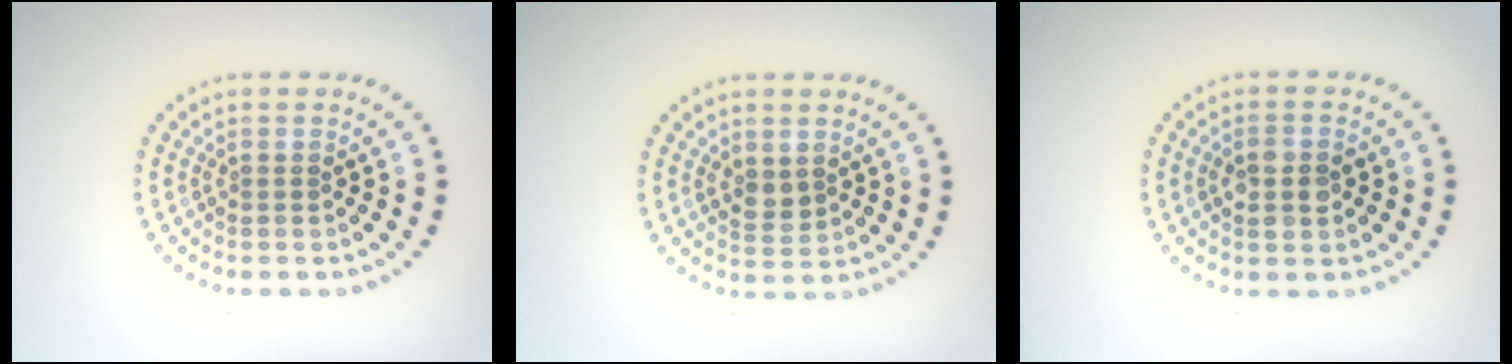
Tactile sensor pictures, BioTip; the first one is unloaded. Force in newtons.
{"total": 1.8, "press": 1.7, "slide": 0.4}
{"total": 2.5, "press": 2.5, "slide": 0.2}